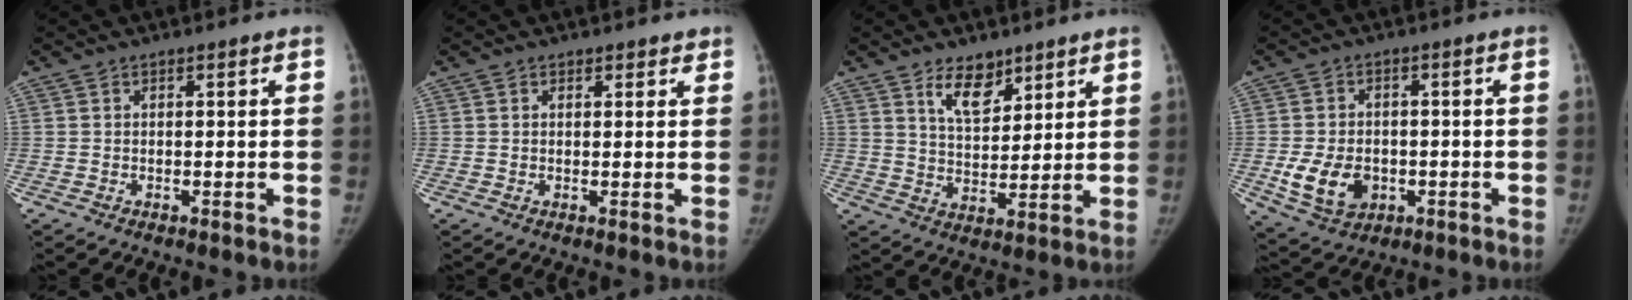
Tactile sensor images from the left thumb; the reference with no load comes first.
{"total": 1.3, "force": [1.0, 0.9, 0.2], "torque": [0.013, -0.006, 0.007]}
{"total": 7.5, "force": [4.9, 4.0, 3.9], "torque": [-0.039, -0.040, 0.089]}
{"total": 9.6, "force": [-2.3, 7.1, 6.0], "torque": [-0.094, 0.004, -0.028]}